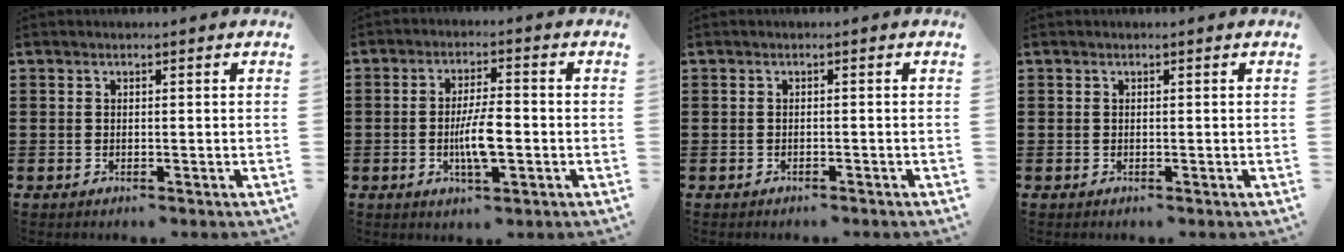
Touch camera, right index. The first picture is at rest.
{"total": 6.3, "force": [-1.3, 1.7, 5.9], "torque": [-0.116, 0.000, -0.026]}
{"total": 0.5, "force": [-0.5, 0.1, 0.2], "torque": [-0.005, -0.002, -0.010]}
{"total": 0.0}